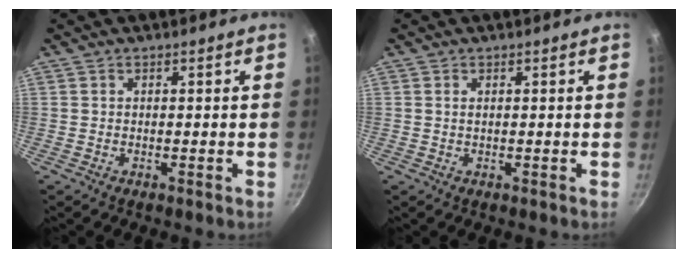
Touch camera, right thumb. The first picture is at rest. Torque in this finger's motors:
{"motor_torque": [-0.77, 0.09, -0.06, -0.07, 0.09]}